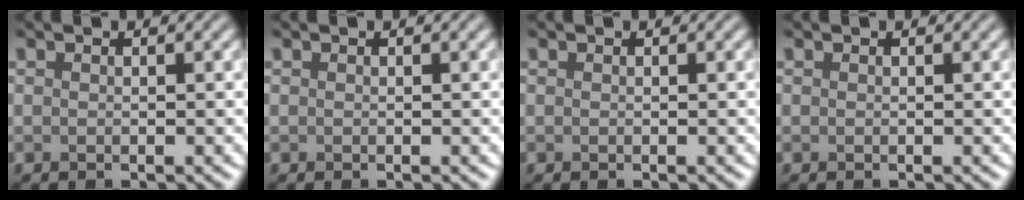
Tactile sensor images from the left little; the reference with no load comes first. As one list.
[{"total": 0.0}, {"total": 0.0}, {"total": 0.0}]